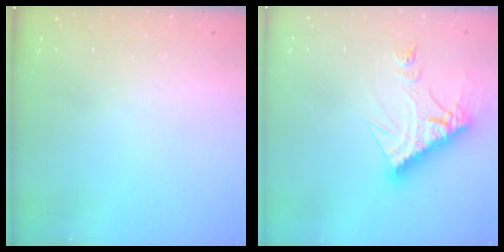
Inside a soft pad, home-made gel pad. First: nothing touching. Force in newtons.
{"total": 12.1, "press": 12.1, "slide": 1.2}